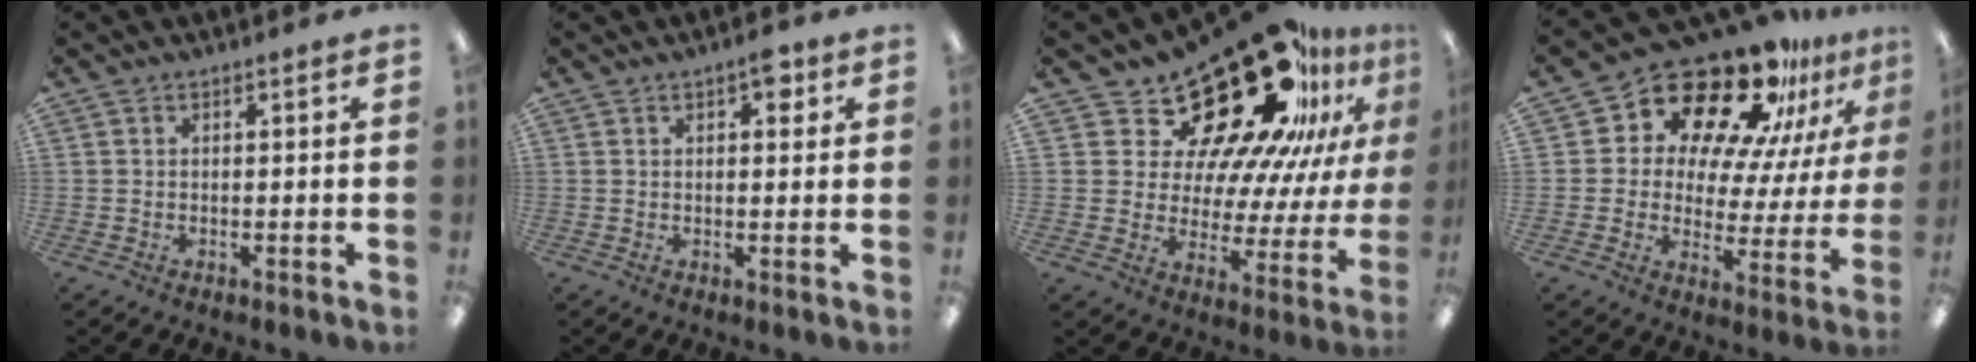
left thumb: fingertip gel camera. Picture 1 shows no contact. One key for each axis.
{"total": 4.3, "fx": 1.7, "fy": 2.1, "fz": 3.3, "tx": -0.036, "ty": -0.007, "tz": 0.022}
{"total": 27.1, "fx": 19.2, "fy": 11.7, "fz": 15.2, "tx": -0.214, "ty": -0.150, "tz": 0.336}
{"total": 18.7, "fx": 14.8, "fy": 8.2, "fz": 8.0, "tx": -0.139, "ty": -0.121, "tz": 0.250}